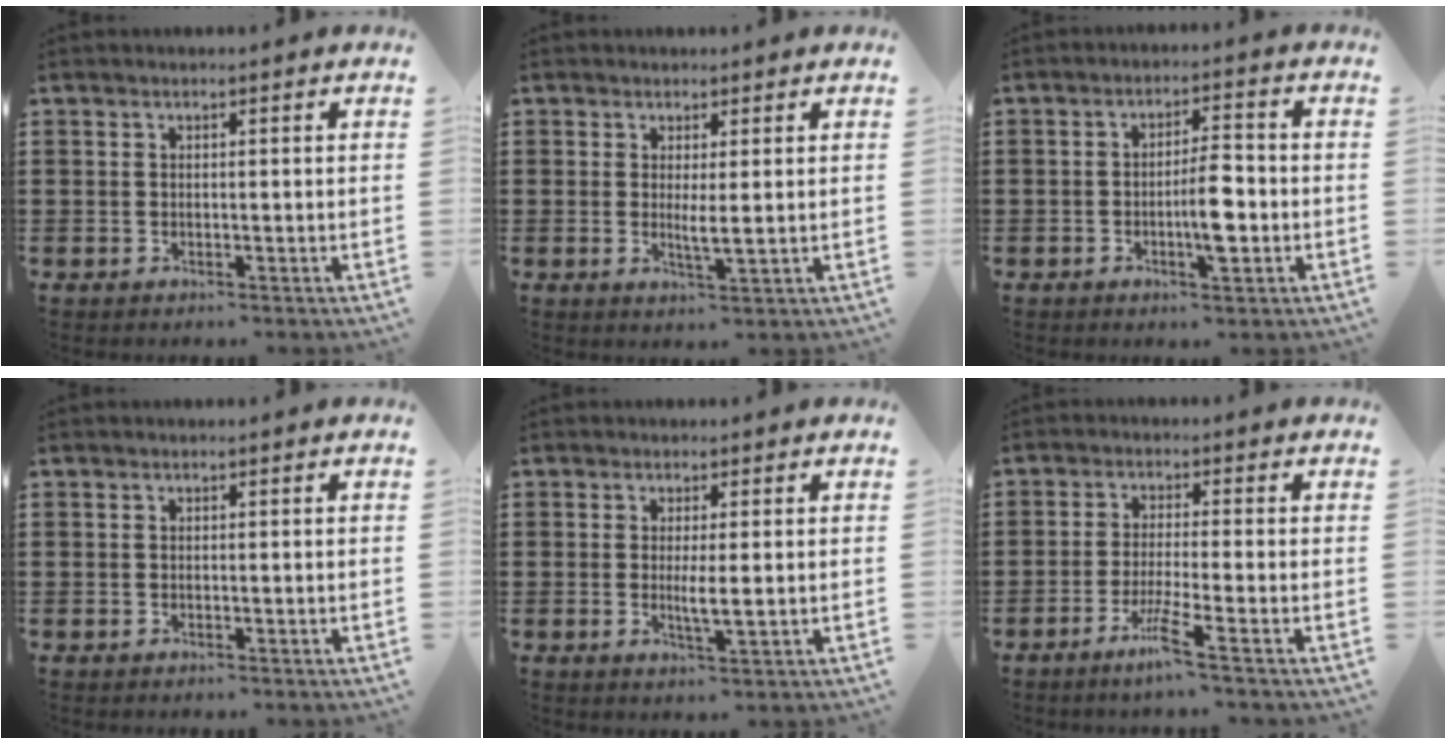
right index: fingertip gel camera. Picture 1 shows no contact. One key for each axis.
{"total": 2.3, "fx": 0.5, "fy": 0.0, "fz": 2.2, "tx": -0.037, "ty": -0.009, "tz": 0.007}
{"total": 5.7, "fx": -1.4, "fy": 1.5, "fz": 5.3, "tx": -0.096, "ty": 0.003, "tz": -0.027}
{"total": 0.0}
{"total": 2.7, "fx": 0.1, "fy": 0.1, "fz": 2.7, "tx": -0.050, "ty": -0.006, "tz": 0.001}
{"total": 4.9, "fx": -3.0, "fy": -0.4, "fz": 3.9, "tx": -0.078, "ty": -0.016, "tz": -0.056}